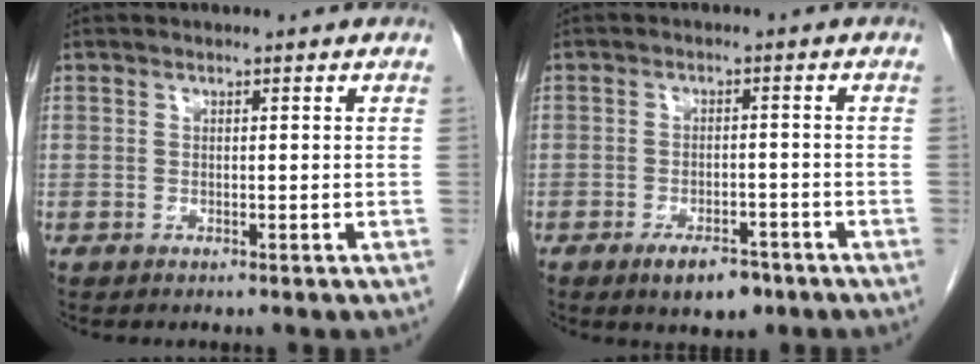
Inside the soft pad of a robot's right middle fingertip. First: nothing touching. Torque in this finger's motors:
{"motor_torque": [0.86, -0.67, 0.08, 0.04]}